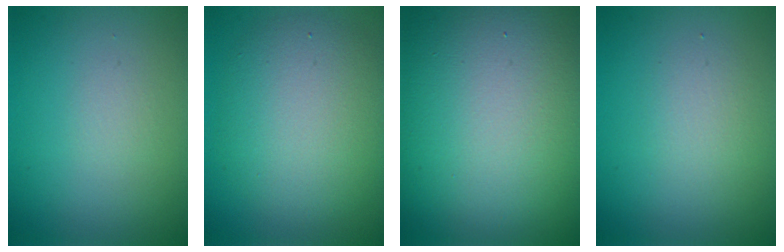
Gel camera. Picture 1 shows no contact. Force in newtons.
{"total": 6.5, "press": 6.5, "slide": 0.2}
{"total": 22.5, "press": 22.5, "slide": 1.0}
{"total": 1.8, "press": 1.8, "slide": 0.0}